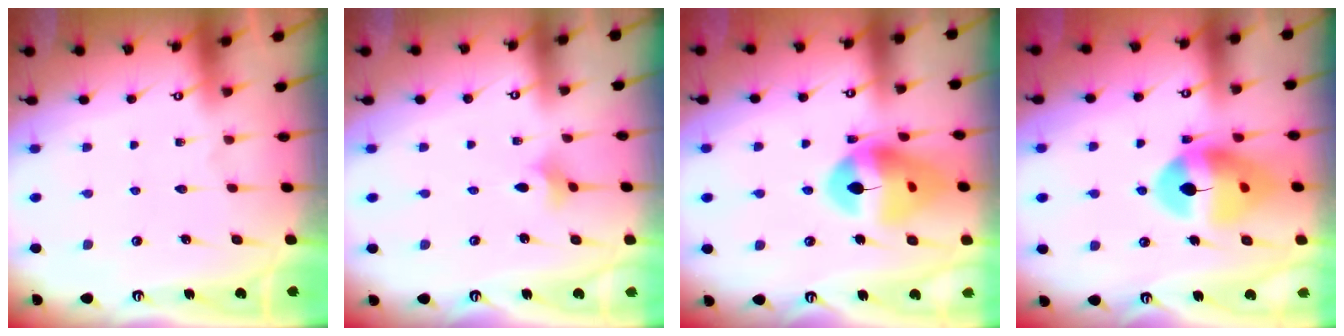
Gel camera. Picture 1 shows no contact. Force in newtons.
{"total": 2.4, "press": 2.3, "slide": 0.4}
{"total": 16.2, "press": 16.1, "slide": 1.8}
{"total": 13.0, "press": 12.9, "slide": 1.5}